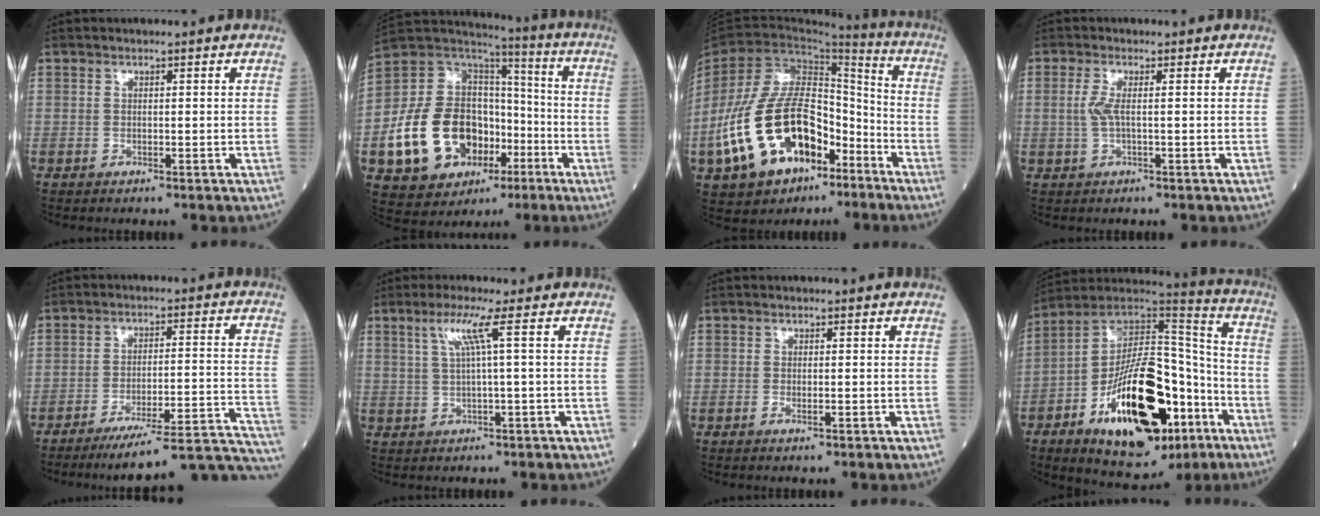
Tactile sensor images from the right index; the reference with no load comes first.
{"total": 19.7, "force": [-6.3, 13.4, 13.1], "torque": [-0.258, 0.033, -0.096]}
{"total": 19.1, "force": [-8.9, 9.8, 13.8], "torque": [-0.280, 0.011, -0.152]}
{"total": 2.5, "force": [0.1, 0.3, 2.5], "torque": [-0.063, -0.001, 0.001]}
{"total": 22.5, "force": [-20.9, -0.4, 8.3], "torque": [-0.036, 0.011, -0.279]}
{"total": 4.2, "force": [1.5, -1.1, 3.8], "torque": [-0.085, 0.006, 0.034]}
{"total": 1.1, "force": [-0.6, 0.2, 1.0], "torque": [-0.019, -0.002, -0.009]}
{"total": 27.0, "force": [-10.9, 10.8, 22.2], "torque": [-0.375, -0.002, -0.164]}